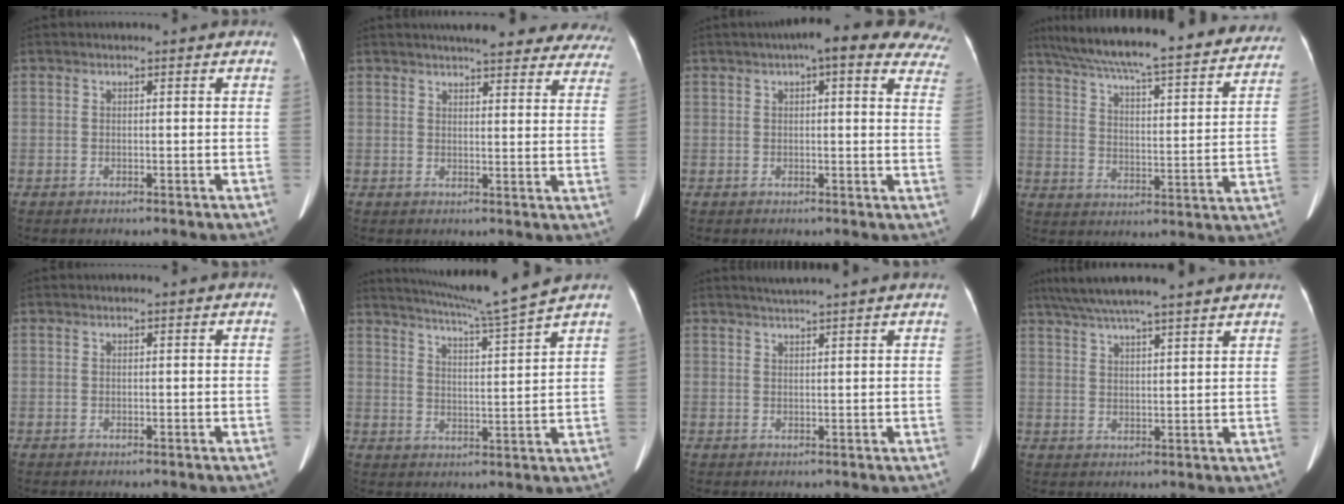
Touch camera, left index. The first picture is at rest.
{"total": 21.6, "force": [19.3, 4.9, 8.4], "torque": [-0.096, -0.018, 0.209]}
{"total": 16.4, "force": [12.5, 4.0, 9.8], "torque": [-0.108, 0.027, 0.126]}
{"total": 33.3, "force": [29.1, 4.7, 15.4], "torque": [-0.252, -0.035, 0.372]}
{"total": 0.0}
{"total": 11.0, "force": [9.8, -2.7, 4.1], "torque": [-0.076, -0.024, 0.154]}
{"total": 3.9, "force": [3.5, -1.0, 1.6], "torque": [-0.023, 0.018, 0.050]}
{"total": 15.7, "force": [13.5, 0.5, 8.1], "torque": [-0.142, 0.043, 0.193]}